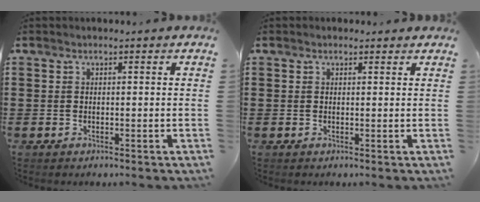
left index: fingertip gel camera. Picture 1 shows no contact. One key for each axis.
{"total": 0.6, "fx": 0.4, "fy": 0.4, "fz": 0.1, "tx": -0.005, "ty": 0.003, "tz": 0.008}